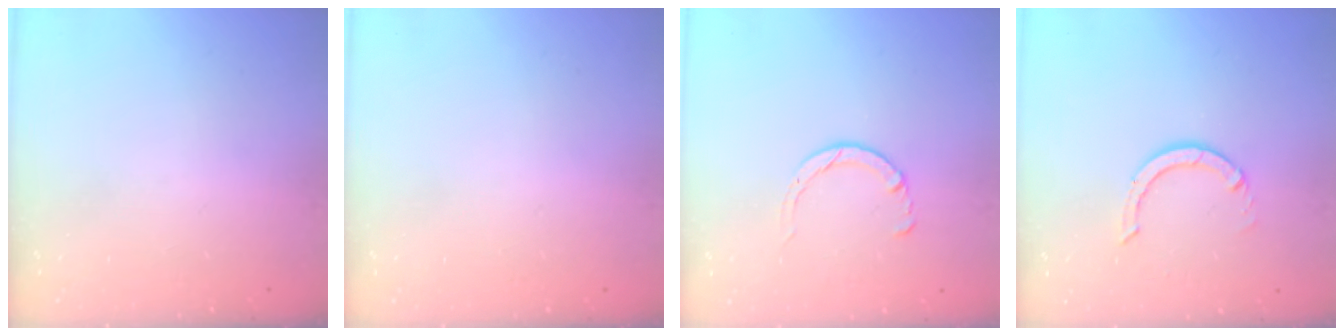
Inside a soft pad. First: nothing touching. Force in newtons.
{"total": 2.7, "press": 2.7, "slide": 0.2}
{"total": 2.9, "press": 2.8, "slide": 0.4}
{"total": 3.7, "press": 3.7, "slide": 0.3}